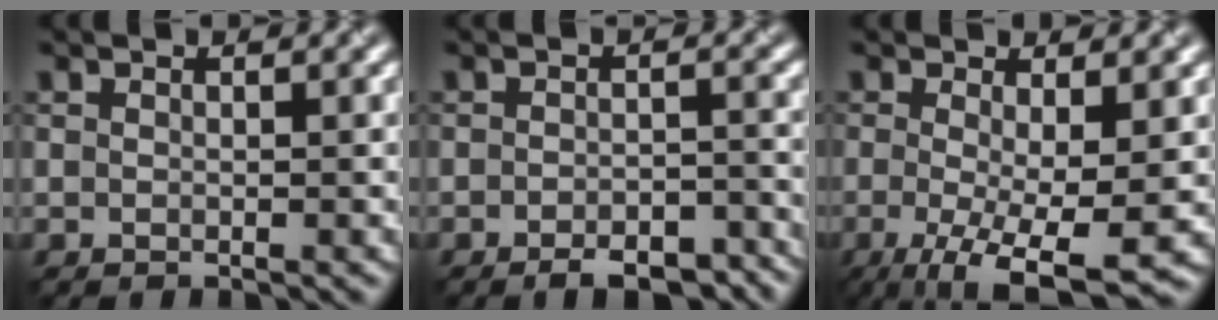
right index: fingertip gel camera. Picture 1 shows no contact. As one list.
[{"total": 4.6, "force": [-3.9, 0.9, 2.3], "torque": [-0.034, 0.003, -0.042]}, {"total": 7.6, "force": [-2.1, 2.0, 7.0], "torque": [-0.114, -0.007, -0.021]}]